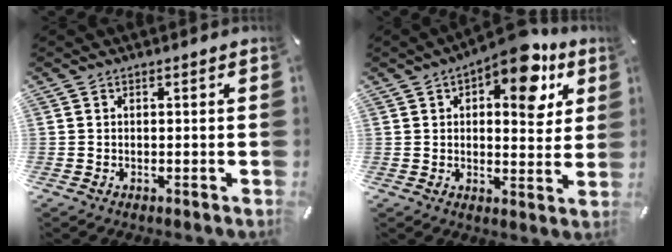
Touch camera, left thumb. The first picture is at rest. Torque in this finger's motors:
{"motor_torque": [1.24, 0.56, 0.84, 0.06, 0.09]}